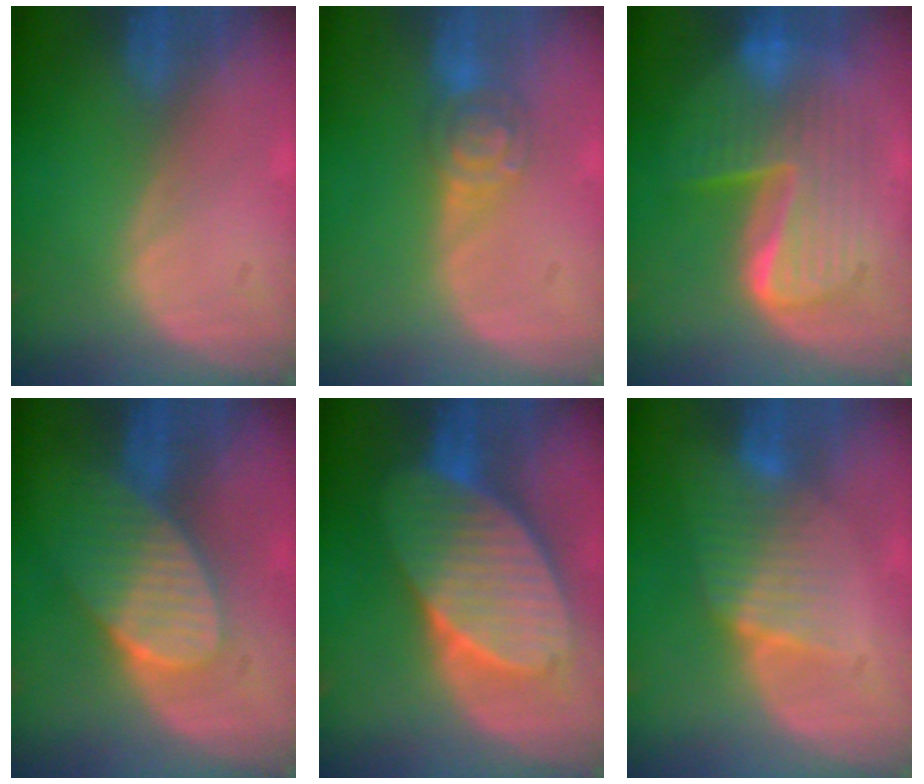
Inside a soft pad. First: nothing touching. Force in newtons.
{"total": 4.6, "press": 4.5, "slide": 0.8}
{"total": 10.4, "press": 10.4, "slide": 1.0}
{"total": 7.2, "press": 7.0, "slide": 1.7}
{"total": 10.9, "press": 10.9, "slide": 0.7}
{"total": 6.5, "press": 5.7, "slide": 3.2}